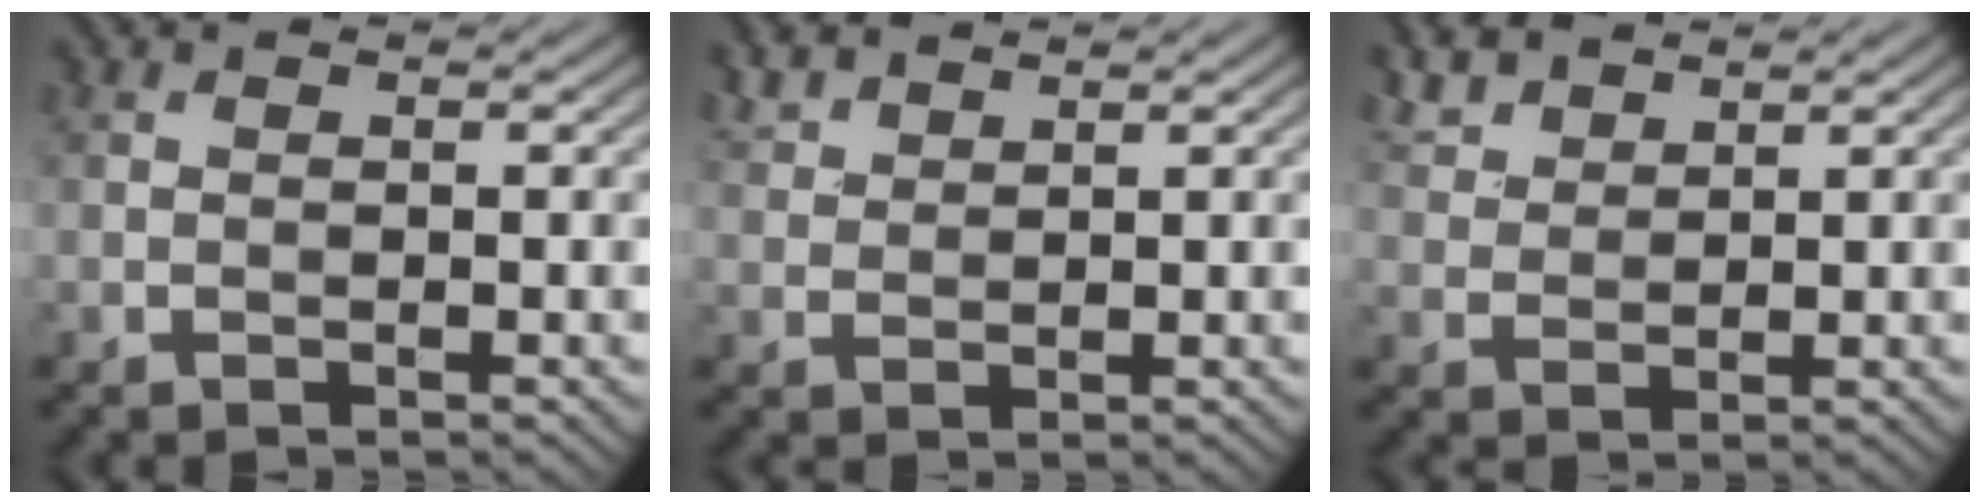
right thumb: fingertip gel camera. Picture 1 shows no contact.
{"total": 2.9, "force": [2.5, 1.1, 1.1], "torque": [-0.027, 0.008, 0.059]}
{"total": 4.4, "force": [3.7, 1.5, 1.7], "torque": [-0.049, 0.007, 0.085]}